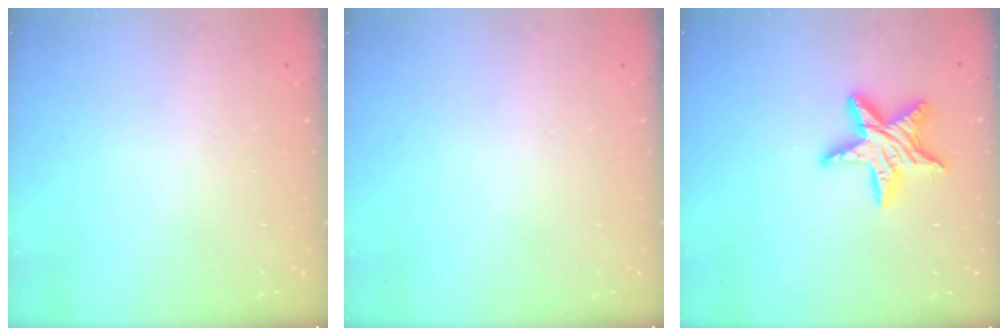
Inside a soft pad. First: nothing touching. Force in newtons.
{"total": 0.0}
{"total": 13.2, "press": 13.2, "slide": 0.6}